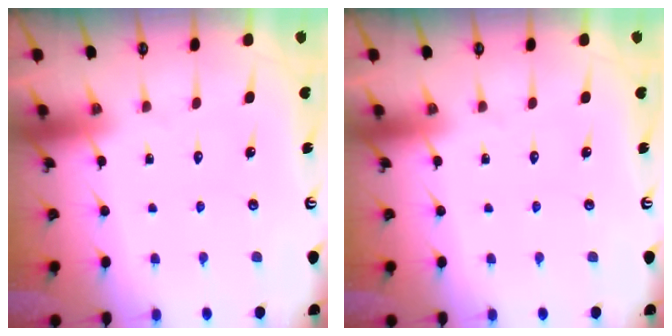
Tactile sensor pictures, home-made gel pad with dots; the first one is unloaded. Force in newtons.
{"total": 0.0}